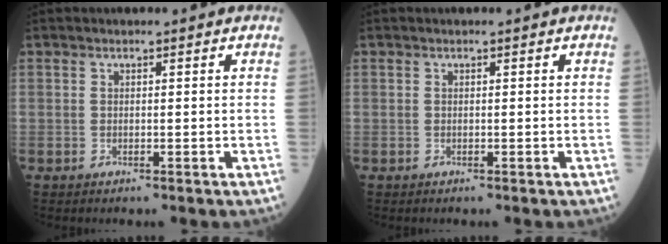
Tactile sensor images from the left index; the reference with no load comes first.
{"total": 0.0}